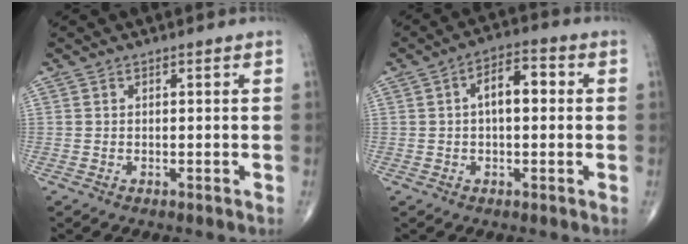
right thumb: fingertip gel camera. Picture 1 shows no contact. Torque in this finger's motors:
{"motor_torque": [0.71, 0.60, 0.64, -0.06, 0.05]}